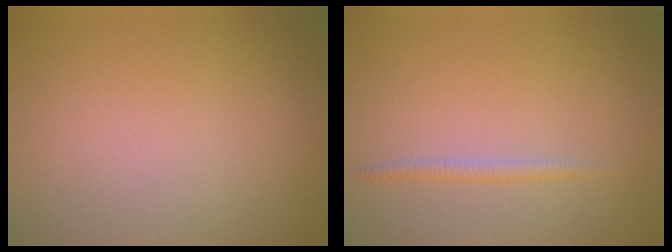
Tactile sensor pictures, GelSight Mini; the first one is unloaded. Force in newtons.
{"total": 1.1, "press": 1.1, "slide": 0.0}